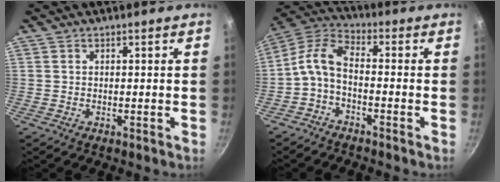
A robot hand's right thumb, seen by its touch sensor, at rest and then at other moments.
{"total": 7.7, "force": [-2.4, 3.9, 6.2], "torque": [-0.144, 0.045, -0.059]}